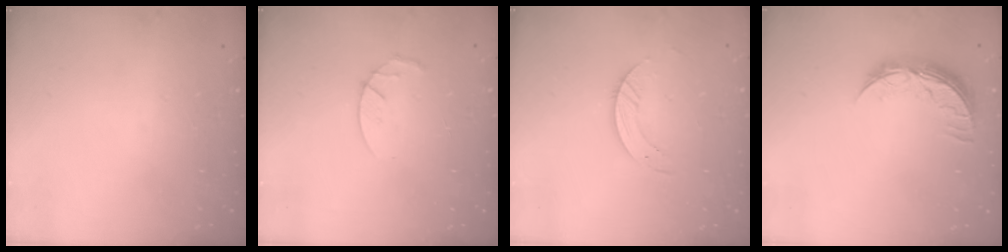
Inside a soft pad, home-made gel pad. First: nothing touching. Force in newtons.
{"total": 3.0, "press": 2.9, "slide": 0.5}
{"total": 3.8, "press": 3.8, "slide": 0.2}
{"total": 9.0, "press": 9.0, "slide": 0.5}